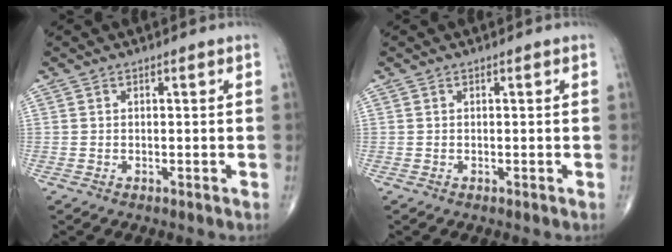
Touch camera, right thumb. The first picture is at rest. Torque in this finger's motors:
{"motor_torque": [0.00, 0.01, -0.04, -0.02, 0.00]}